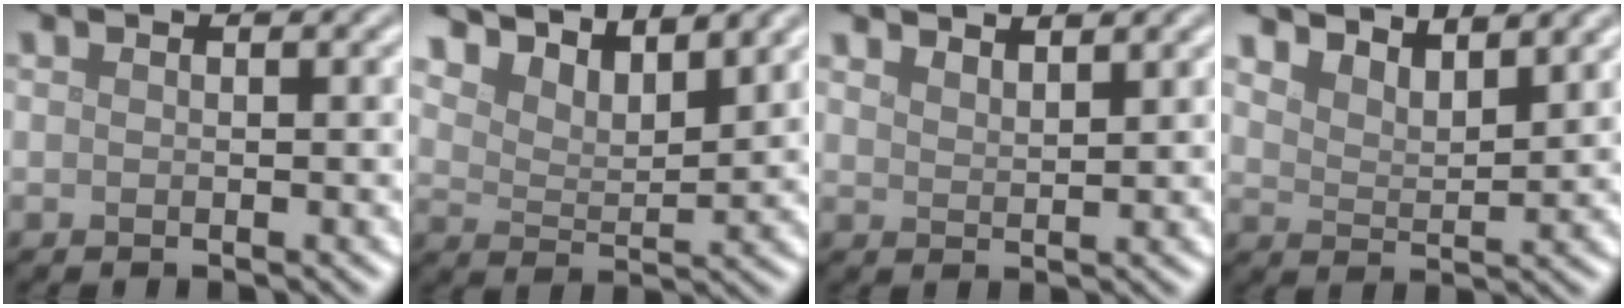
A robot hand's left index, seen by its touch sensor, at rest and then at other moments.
{"total": 6.9, "force": [6.3, 1.6, 2.3], "torque": [-0.057, -0.002, 0.103]}
{"total": 2.6, "force": [2.4, 0.5, 0.8], "torque": [-0.002, 0.006, 0.035]}
{"total": 5.6, "force": [5.1, 1.4, 2.0], "torque": [-0.032, 0.006, 0.070]}